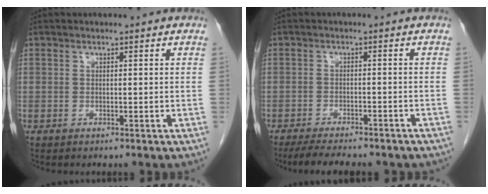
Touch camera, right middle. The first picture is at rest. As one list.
[{"total": 11.3, "force": [-9.6, 2.8, 5.4], "torque": [-0.073, -0.005, -0.125]}]